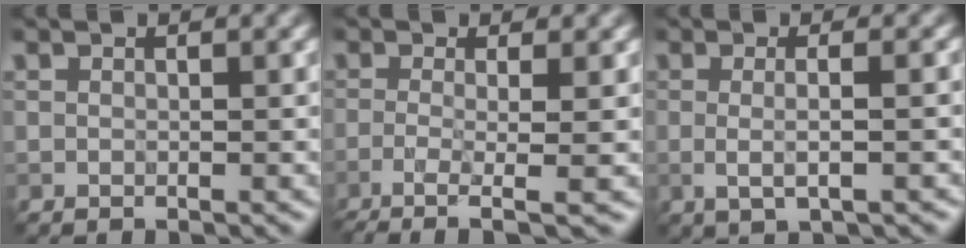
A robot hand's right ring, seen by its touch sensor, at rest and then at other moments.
{"total": 4.9, "force": [-1.5, 1.3, 4.5], "torque": [-0.072, -0.009, -0.034]}
{"total": 3.0, "force": [-0.1, 0.8, 2.9], "torque": [-0.048, -0.004, -0.003]}